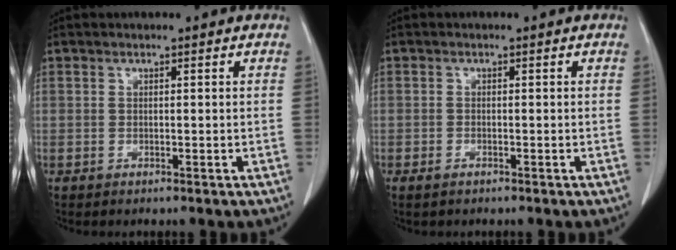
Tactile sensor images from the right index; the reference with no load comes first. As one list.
[{"total": 1.0, "force": [-0.7, 0.4, 0.6], "torque": [-0.014, -0.001, -0.009]}]